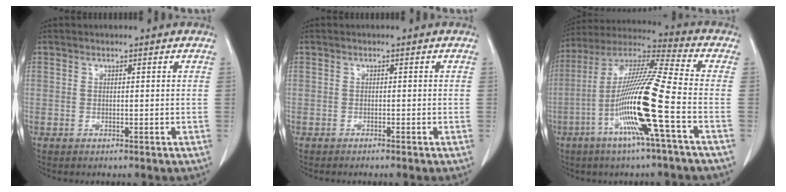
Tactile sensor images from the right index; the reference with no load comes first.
{"total": 0.9, "force": [-0.8, -0.2, 0.4], "torque": [-0.009, 0.001, -0.013]}
{"total": 16.7, "force": [-5.3, -1.2, 15.8], "torque": [-0.309, -0.009, -0.111]}